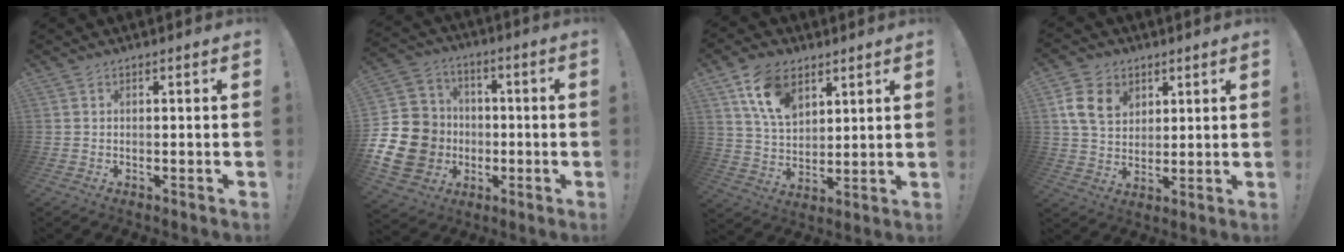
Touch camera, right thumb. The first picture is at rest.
{"total": 19.0, "force": [-4.4, 16.7, 7.8], "torque": [-0.135, 0.037, -0.049]}
{"total": 13.3, "force": [7.5, 8.5, 7.0], "torque": [-0.118, -0.028, 0.145]}
{"total": 11.5, "force": [5.1, 8.5, 5.8], "torque": [-0.097, -0.008, 0.101]}